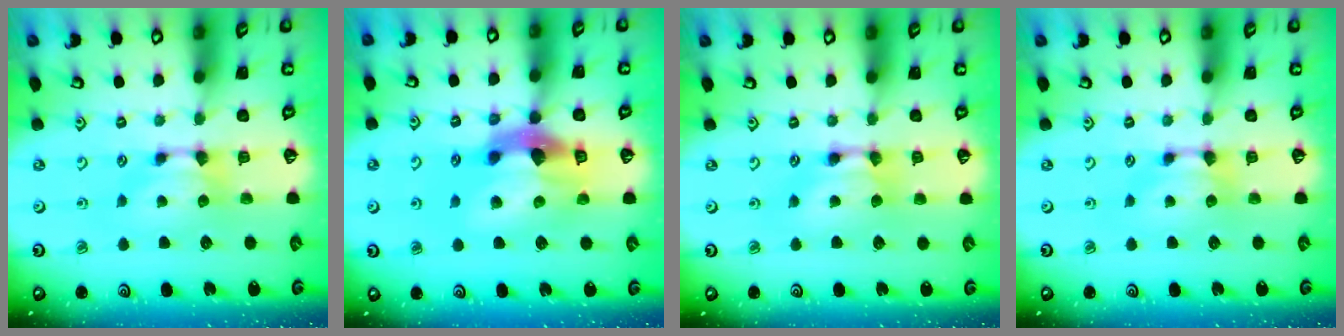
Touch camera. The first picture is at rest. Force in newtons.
{"total": 9.5, "press": 9.2, "slide": 2.5}
{"total": 1.8, "press": 1.8, "slide": 0.1}
{"total": 0.0}